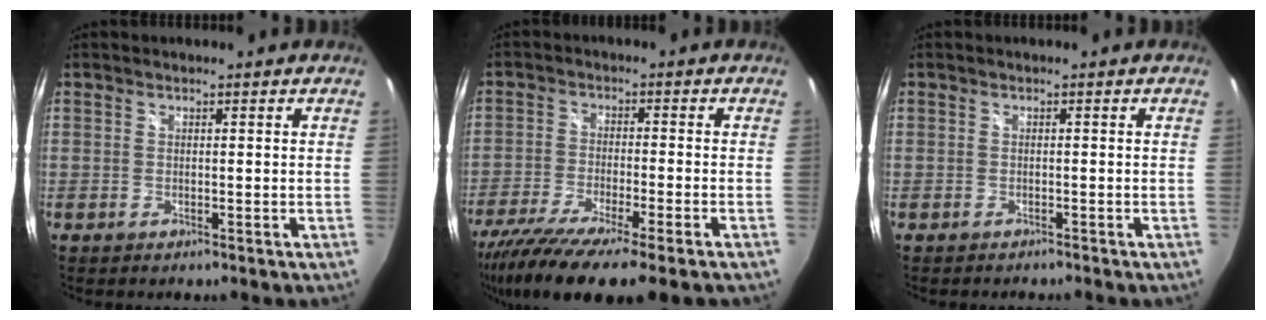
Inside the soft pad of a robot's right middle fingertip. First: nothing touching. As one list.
[{"total": 14.4, "force": [-11.0, 0.9, 9.2], "torque": [-0.183, -0.053, -0.185]}, {"total": 1.2, "force": [-1.2, 0.4, 0.1], "torque": [-0.009, -0.005, -0.017]}]